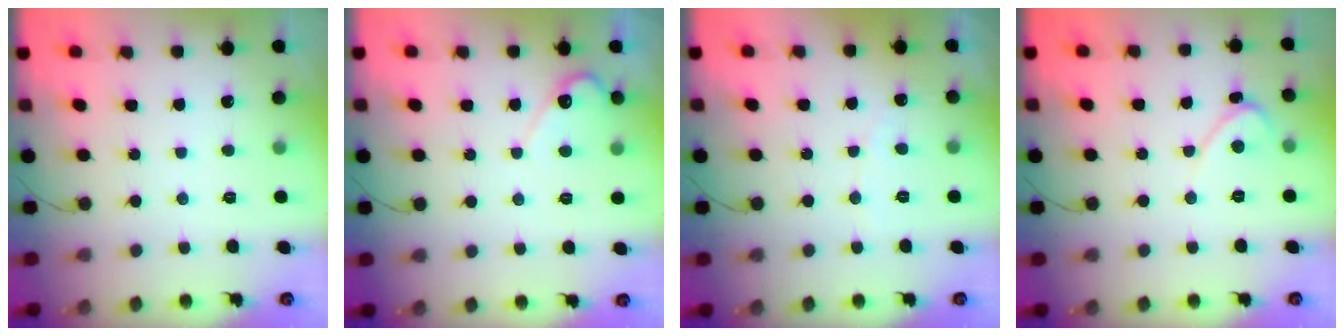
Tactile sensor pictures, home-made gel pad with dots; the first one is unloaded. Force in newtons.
{"total": 4.0, "press": 4.0, "slide": 0.4}
{"total": 2.4, "press": 2.4, "slide": 0.1}
{"total": 2.5, "press": 2.5, "slide": 0.2}